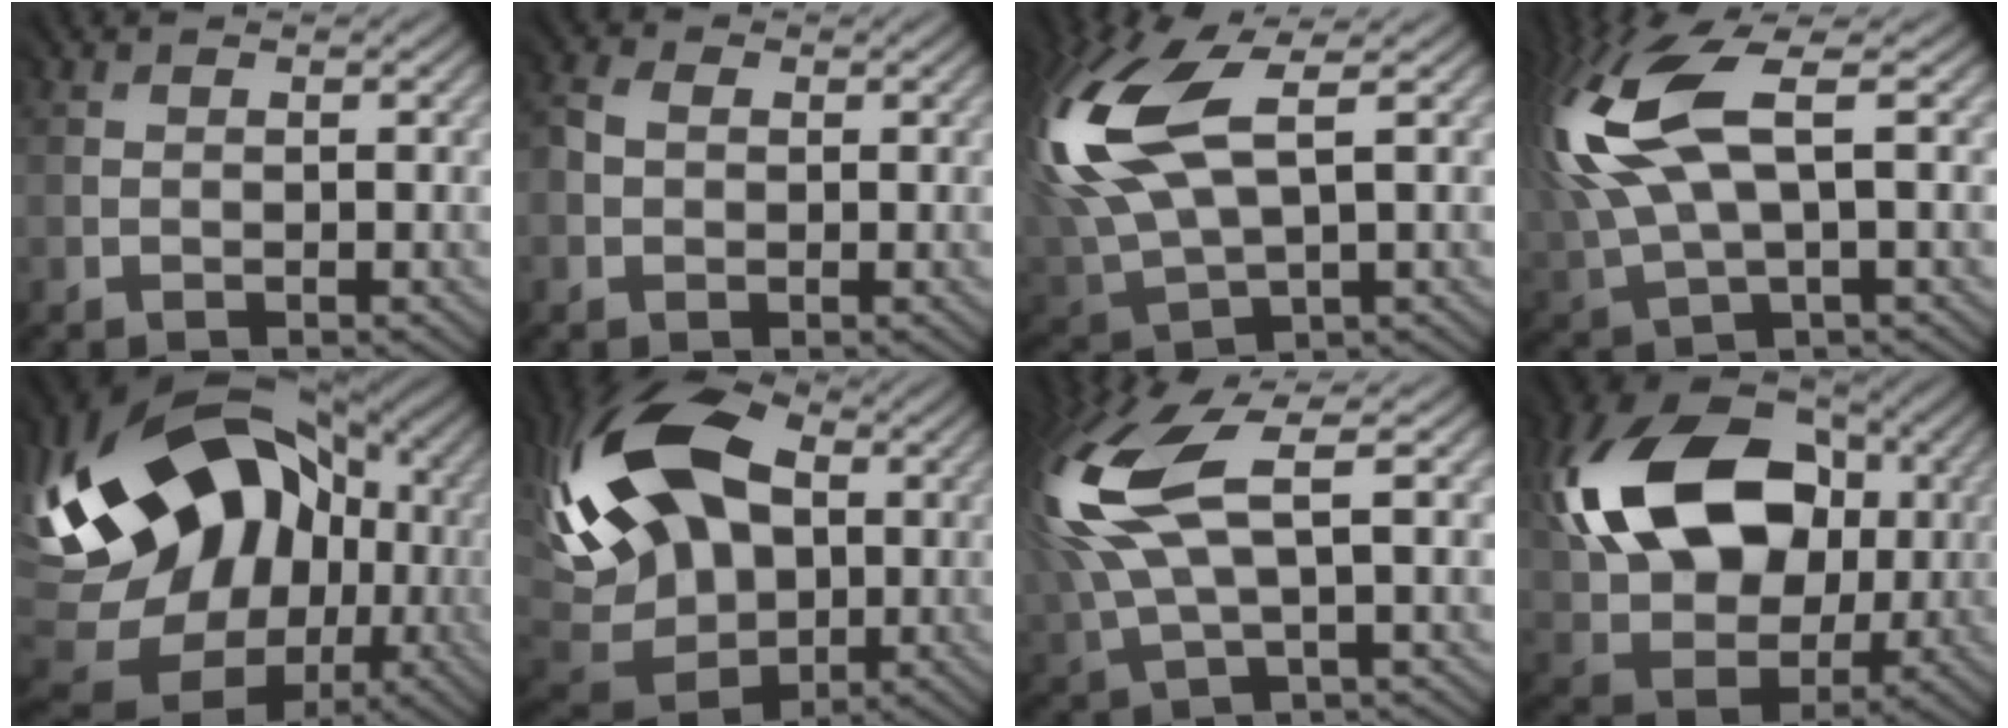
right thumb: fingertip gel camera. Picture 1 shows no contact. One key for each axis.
{"total": 3.1, "fx": 0.3, "fy": 2.6, "fz": 1.5, "tx": -0.043, "ty": -0.002, "tz": 0.009}
{"total": 15.0, "fx": 4.9, "fy": 7.5, "fz": 12.0, "tx": -0.322, "ty": 0.016, "tz": 0.099}
{"total": 12.2, "fx": 4.0, "fy": 4.8, "fz": 10.5, "tx": -0.270, "ty": 0.015, "tz": 0.080}
{"total": 21.3, "fx": 0.7, "fy": 16.7, "fz": 13.1, "tx": -0.286, "ty": -0.013, "tz": 0.034}
{"total": 19.0, "fx": 5.2, "fy": 12.7, "fz": 13.1, "tx": -0.300, "ty": 0.020, "tz": 0.101}
{"total": 12.1, "fx": 3.6, "fy": 4.4, "fz": 10.6, "tx": -0.283, "ty": 0.016, "tz": 0.075}
{"total": 17.1, "fx": 4.3, "fy": 12.2, "fz": 11.3, "tx": -0.257, "ty": 0.017, "tz": 0.086}